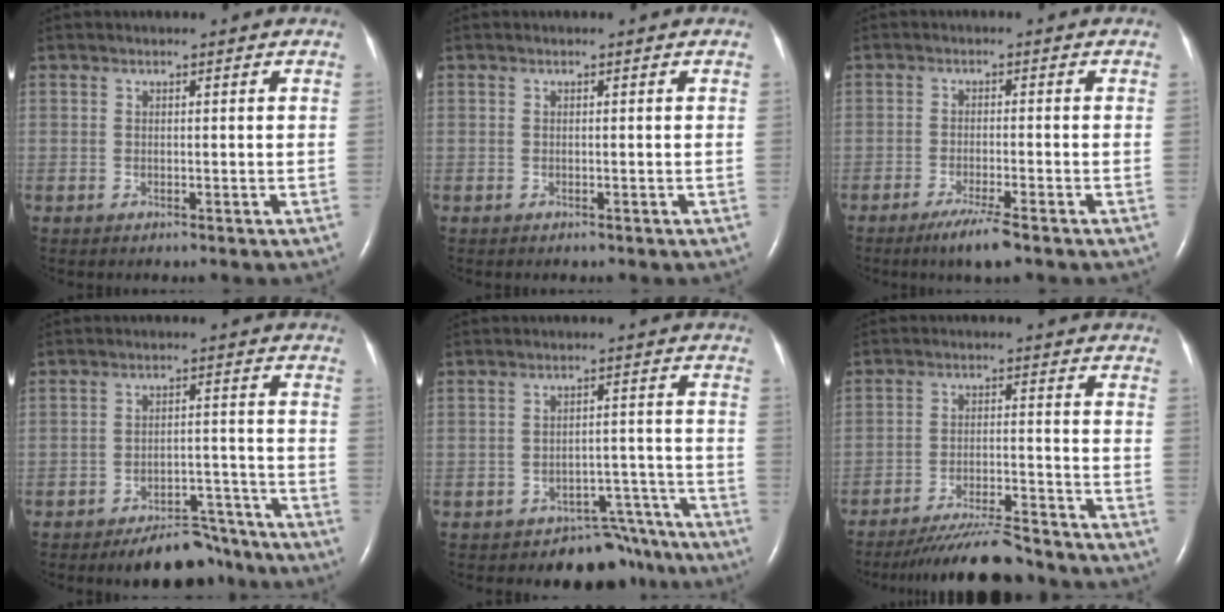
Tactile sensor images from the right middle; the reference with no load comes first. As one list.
[{"total": 0.0}, {"total": 4.7, "force": [-3.2, -0.1, 3.4], "torque": [-0.070, -0.013, -0.059]}, {"total": 8.6, "force": [-7.6, 3.0, 2.6], "torque": [-0.021, 0.018, -0.117]}, {"total": 8.4, "force": [-7.6, 3.6, 0.0], "torque": [0.028, 0.045, -0.096]}, {"total": 11.1, "force": [-10.3, 0.5, 4.1], "torque": [-0.066, -0.013, -0.169]}]